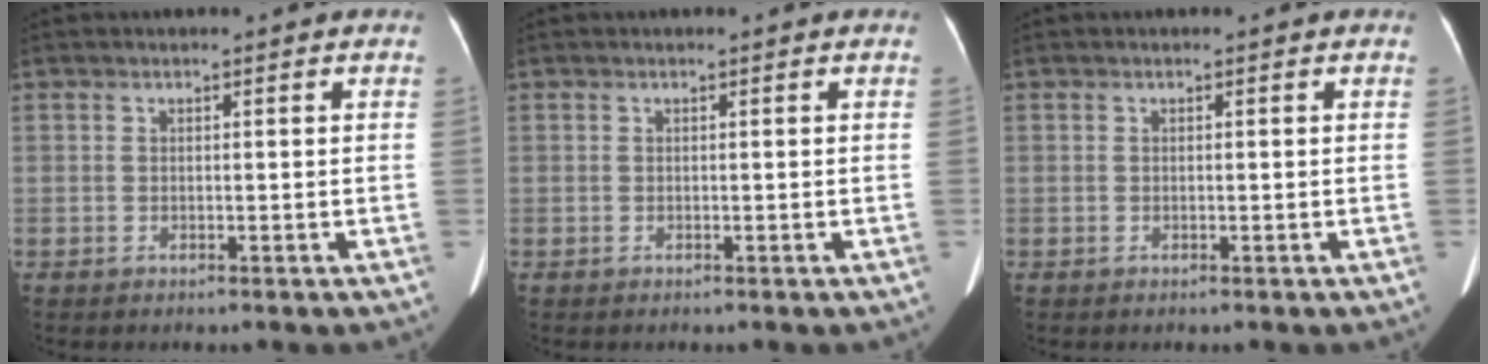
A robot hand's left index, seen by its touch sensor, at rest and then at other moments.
{"total": 0.0}
{"total": 0.0}